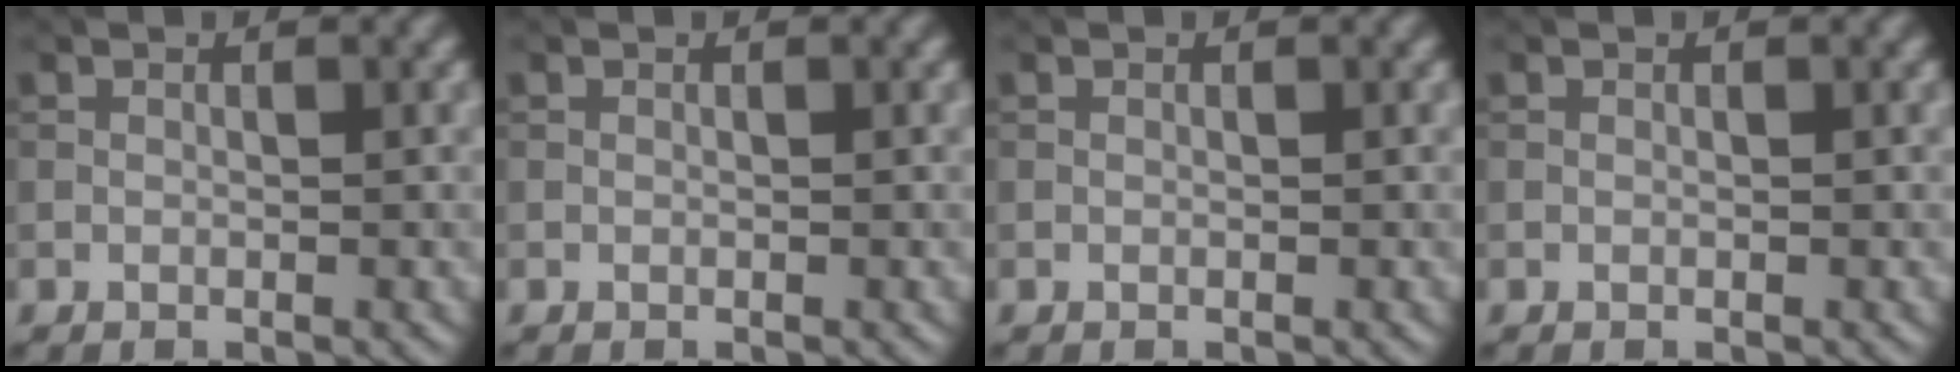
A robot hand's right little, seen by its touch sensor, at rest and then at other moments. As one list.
[{"total": 0.0}, {"total": 0.0}, {"total": 0.0}]